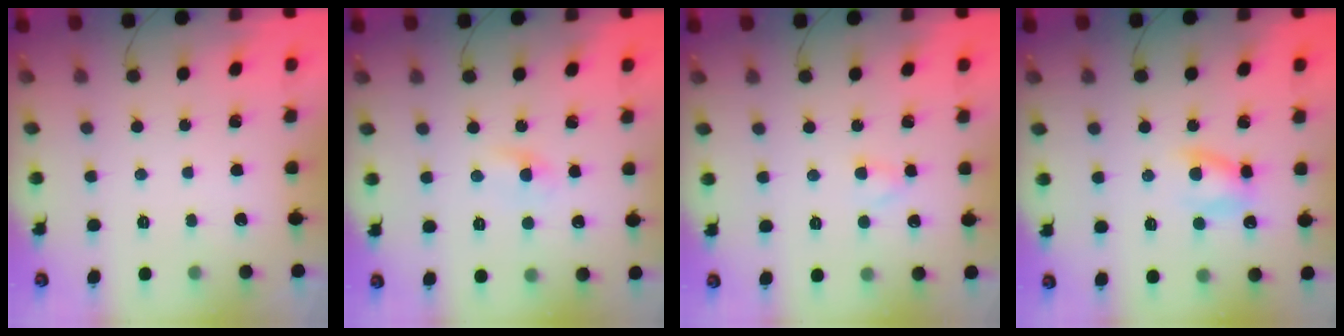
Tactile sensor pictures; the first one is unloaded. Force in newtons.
{"total": 2.0, "press": 1.8, "slide": 1.0}
{"total": 2.7, "press": 2.5, "slide": 1.1}
{"total": 7.2, "press": 7.0, "slide": 1.7}